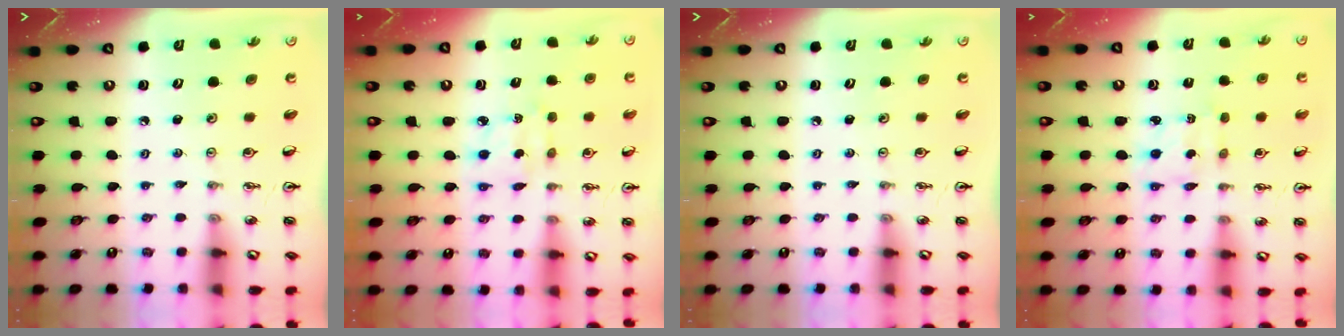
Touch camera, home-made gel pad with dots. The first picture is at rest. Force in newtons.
{"total": 3.3, "press": 3.3, "slide": 0.1}
{"total": 0.0}
{"total": 2.0, "press": 1.9, "slide": 0.8}